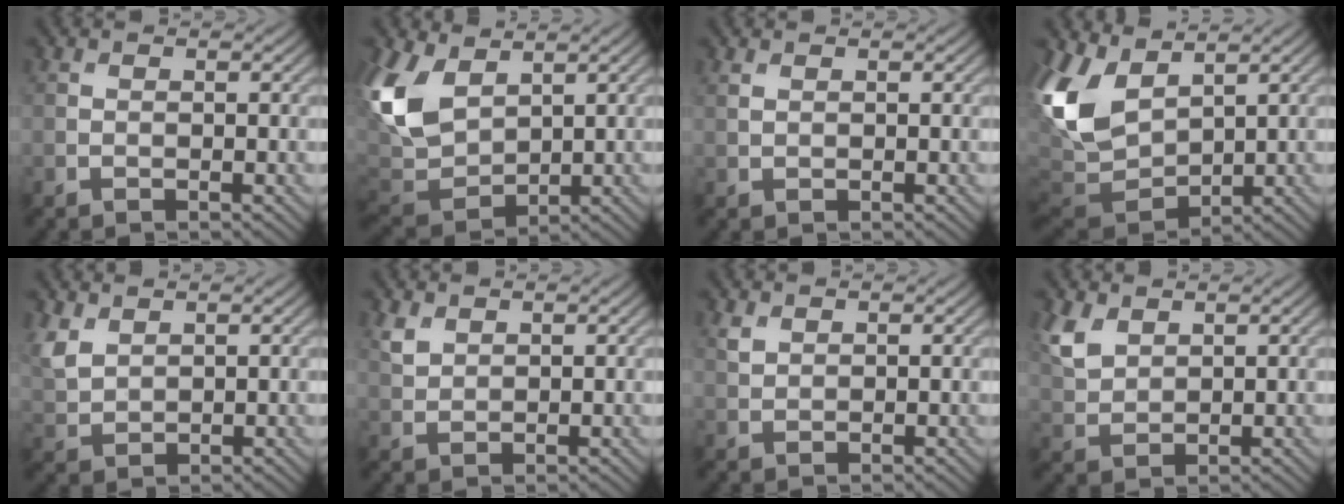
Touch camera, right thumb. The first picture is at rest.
{"total": 11.9, "force": [4.6, 7.4, 8.0], "torque": [-0.238, 0.015, 0.092]}
{"total": 0.7, "force": [0.5, 0.3, 0.4], "torque": [-0.014, 0.000, 0.013]}
{"total": 11.1, "force": [3.6, 6.8, 8.0], "torque": [-0.227, 0.005, 0.068]}
{"total": 3.8, "force": [2.2, 2.3, 2.1], "torque": [-0.064, 0.002, 0.052]}
{"total": 2.1, "force": [1.4, 1.3, 0.9], "torque": [-0.028, -0.002, 0.034]}
{"total": 1.3, "force": [0.9, 0.7, 0.6], "torque": [-0.017, -0.001, 0.022]}
{"total": 4.7, "force": [2.8, 2.8, 2.6], "torque": [-0.074, 0.003, 0.061]}